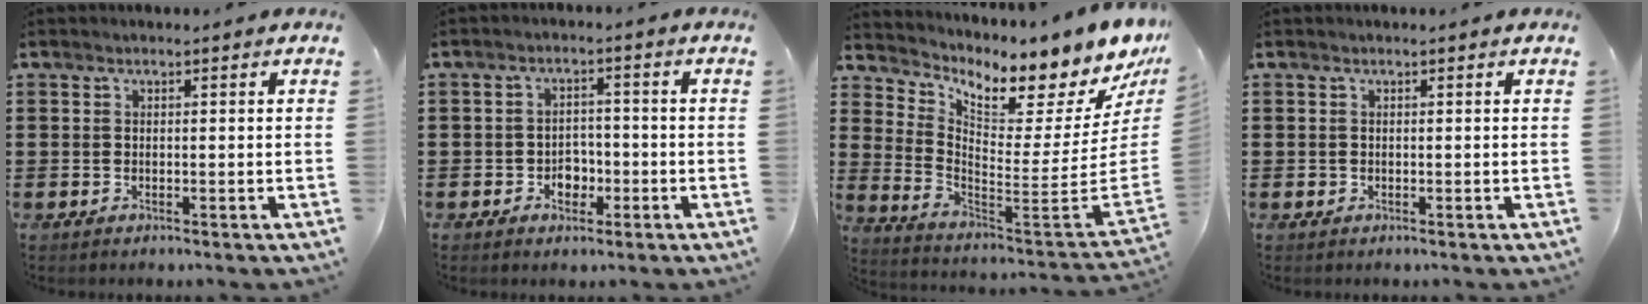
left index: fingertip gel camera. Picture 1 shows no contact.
{"total": 3.2, "force": [-1.6, 2.3, 1.6], "torque": [-0.034, 0.004, -0.034]}
{"total": 6.9, "force": [5.2, 1.8, 4.2], "torque": [-0.088, -0.066, 0.080]}
{"total": 0.6, "force": [-0.2, 0.5, 0.0], "torque": [-0.001, 0.005, -0.005]}